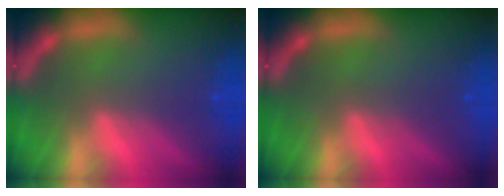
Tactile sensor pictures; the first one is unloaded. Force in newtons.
{"total": 0.0}